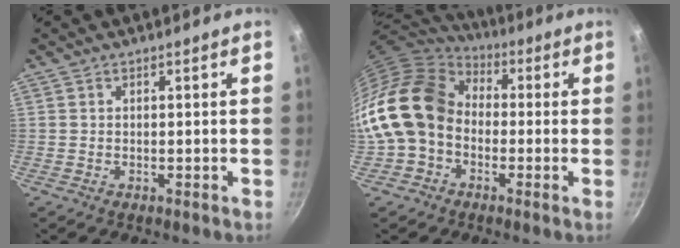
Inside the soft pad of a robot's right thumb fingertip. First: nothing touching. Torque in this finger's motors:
{"motor_torque": [0.63, 2.40, 1.53, -1.23, 0.40]}